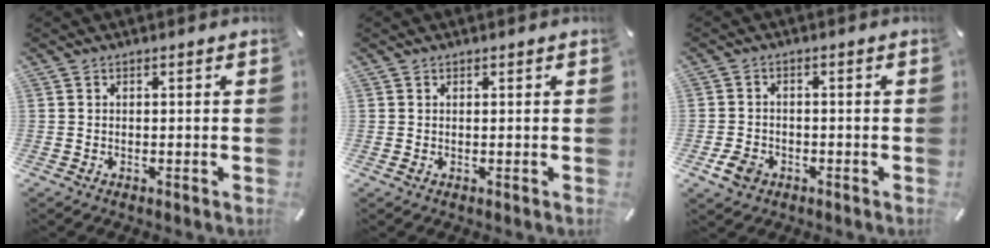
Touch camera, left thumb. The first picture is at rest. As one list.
[{"total": 0.6, "force": [0.3, 0.5, -0.1], "torque": [0.011, 0.001, 0.002]}, {"total": 4.3, "force": [-1.9, 3.5, 1.7], "torque": [-0.032, 0.002, -0.036]}]